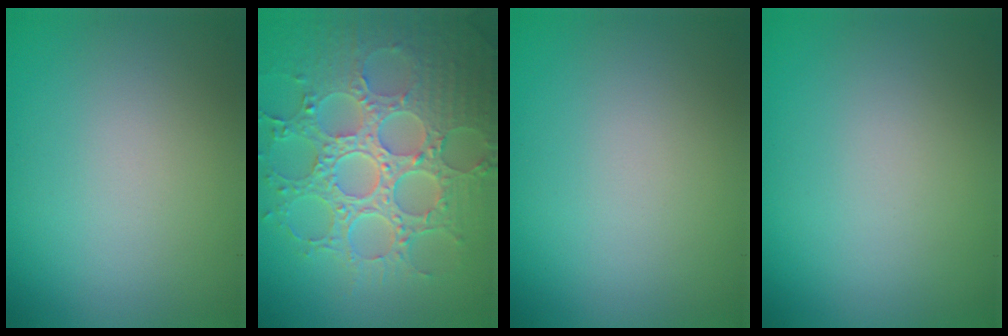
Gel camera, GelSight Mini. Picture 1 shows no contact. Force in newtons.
{"total": 8.9, "press": 6.5, "slide": 6.1}
{"total": 0.0}
{"total": 0.0}